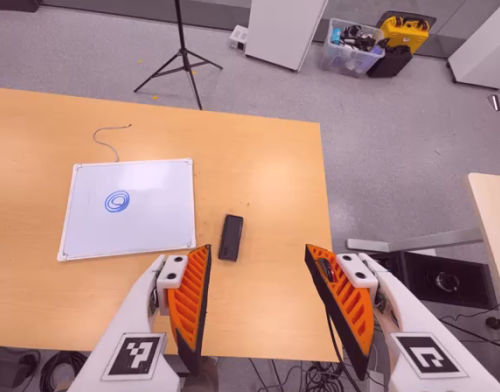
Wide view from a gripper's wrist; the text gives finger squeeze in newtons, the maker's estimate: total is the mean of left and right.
{"total": 0.0}